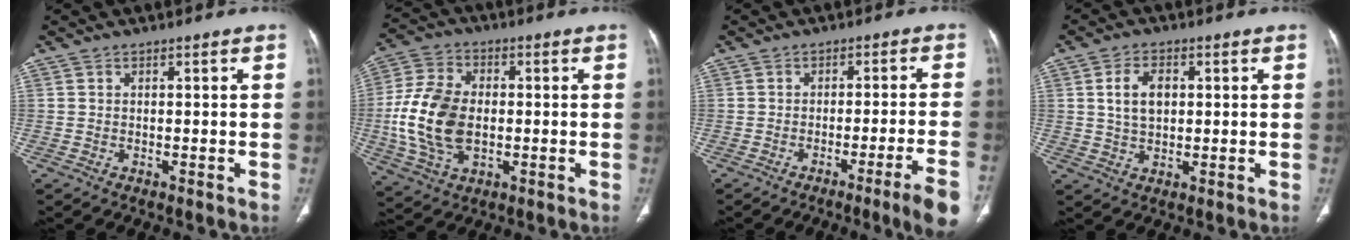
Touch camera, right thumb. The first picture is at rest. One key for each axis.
{"total": 14.8, "fx": -1.3, "fy": 9.5, "fz": 11.3, "tx": -0.230, "ty": 0.009, "tz": -0.019}
{"total": 8.5, "fx": -5.0, "fy": -0.7, "fz": 6.9, "tx": -0.094, "ty": 0.012, "tz": -0.072}
{"total": 5.6, "fx": 1.2, "fy": 3.5, "fz": 4.3, "tx": -0.075, "ty": 0.001, "tz": 0.023}